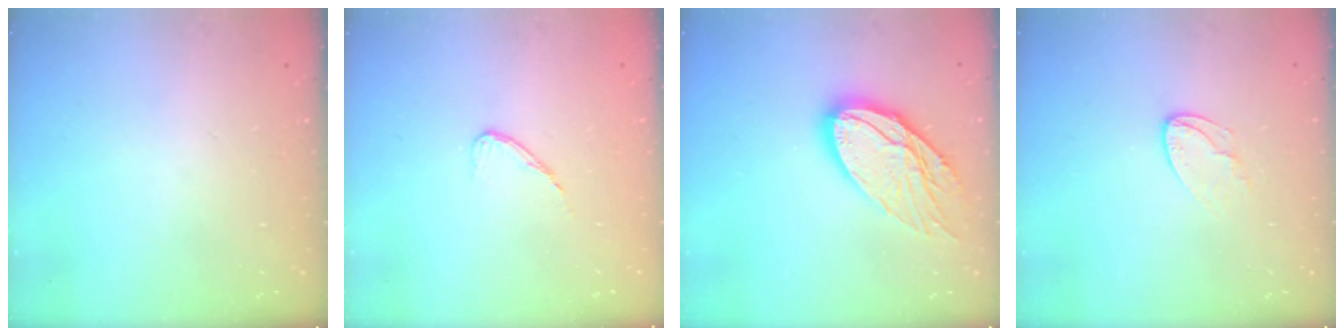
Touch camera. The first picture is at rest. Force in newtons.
{"total": 5.6, "press": 5.6, "slide": 0.4}
{"total": 16.2, "press": 16.1, "slide": 1.3}
{"total": 5.0, "press": 5.0, "slide": 0.4}